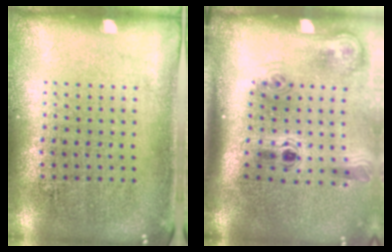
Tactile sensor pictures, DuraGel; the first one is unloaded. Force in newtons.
{"total": 2.2, "press": 1.5, "slide": 1.7}